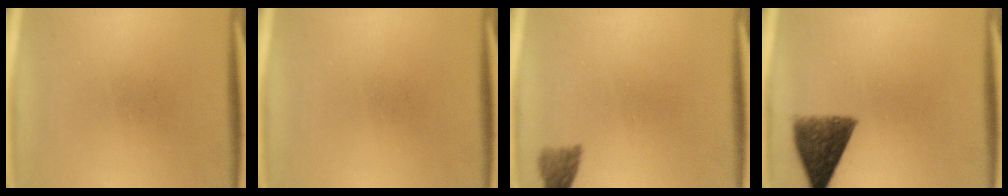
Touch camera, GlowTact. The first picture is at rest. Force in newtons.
{"total": 0.0}
{"total": 2.5}
{"total": 8.2}